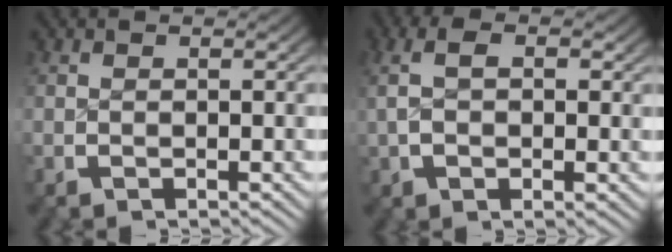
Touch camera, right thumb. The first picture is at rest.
{"total": 3.8, "force": [0.6, 2.2, 3.0], "torque": [-0.061, 0.003, 0.010]}